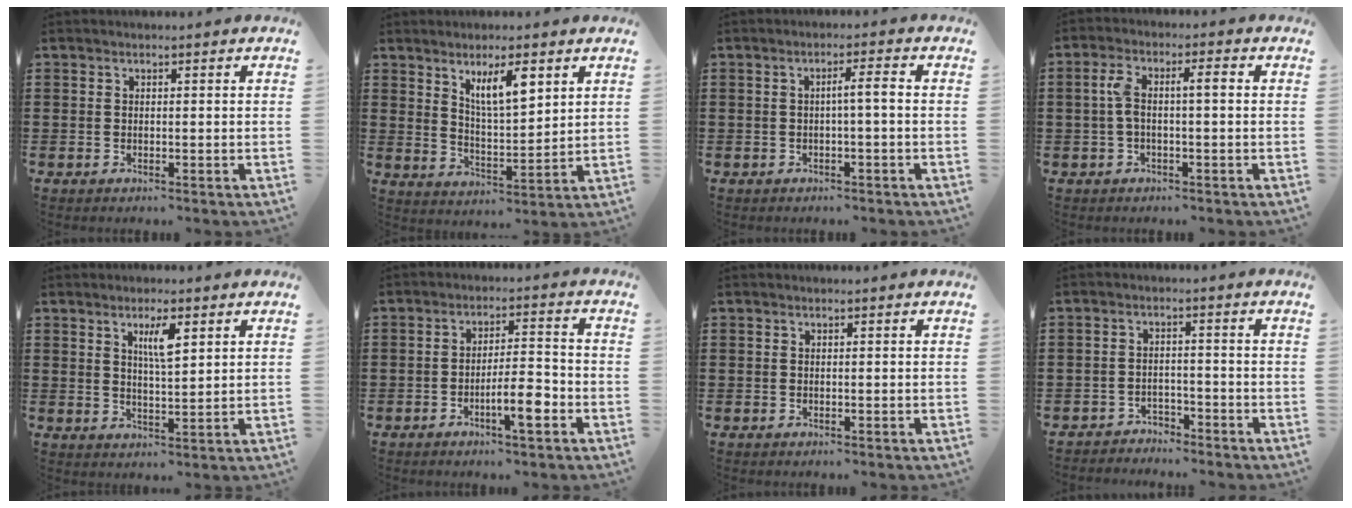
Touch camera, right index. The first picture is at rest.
{"total": 6.8, "force": [3.9, 2.1, 5.1], "torque": [-0.094, -0.001, 0.064]}
{"total": 2.6, "force": [-0.4, 0.0, 2.5], "torque": [-0.046, -0.001, -0.010]}
{"total": 4.5, "force": [0.0, 1.4, 4.3], "torque": [-0.093, 0.005, -0.009]}
{"total": 4.3, "force": [2.1, 1.0, 3.6], "torque": [-0.068, 0.004, 0.031]}
{"total": 6.3, "force": [-2.8, 1.4, 5.5], "torque": [-0.096, 0.002, -0.051]}
{"total": 0.0}
{"total": 2.7, "force": [-2.6, 0.5, -0.2], "torque": [-0.007, 0.002, -0.058]}